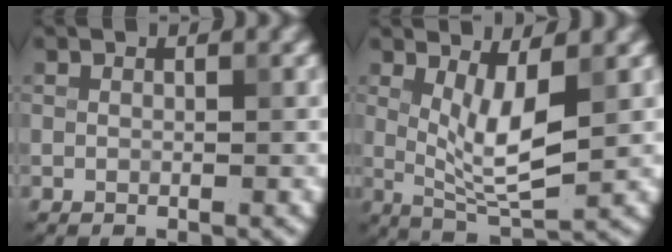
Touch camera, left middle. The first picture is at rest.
{"total": 4.6, "force": [1.0, 1.3, 4.3], "torque": [-0.080, -0.015, 0.025]}